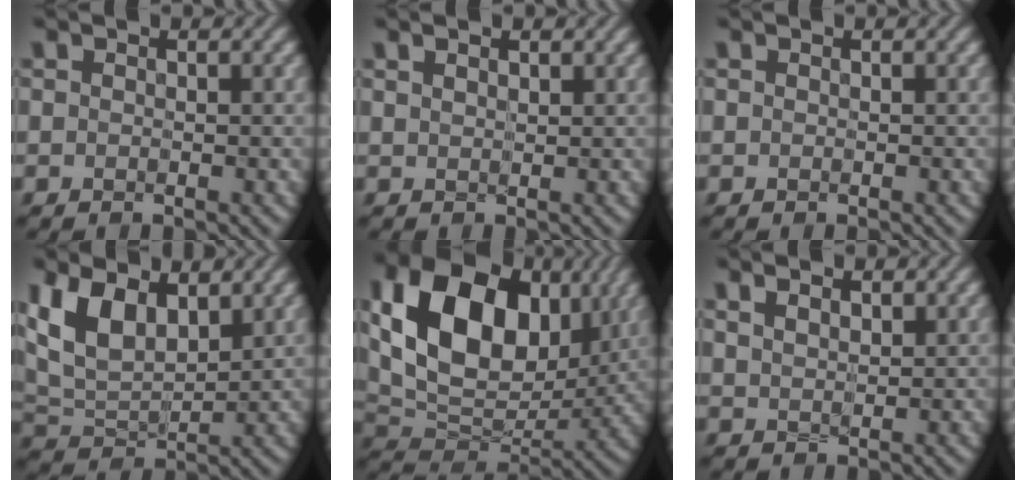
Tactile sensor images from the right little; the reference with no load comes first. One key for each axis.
{"total": 1.5, "fx": 1.0, "fy": 0.6, "fz": 1.0, "tx": -0.011, "ty": 0.008, "tz": 0.009}
{"total": 0.0}
{"total": 7.1, "fx": 2.8, "fy": 4.1, "fz": 5.0, "tx": -0.114, "ty": -0.001, "tz": 0.052}
{"total": 14.6, "fx": 4.0, "fy": 9.9, "fz": 9.9, "tx": -0.187, "ty": 0.013, "tz": 0.077}
{"total": 2.5, "fx": 1.5, "fy": 1.1, "fz": 1.7, "tx": -0.027, "ty": 0.012, "tz": 0.017}